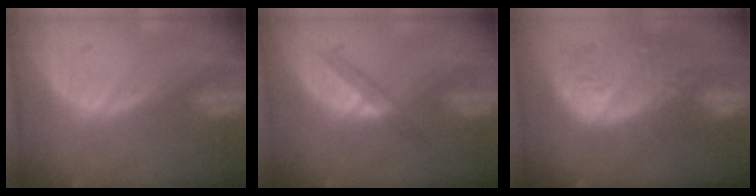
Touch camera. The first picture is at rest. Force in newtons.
{"total": 2.9, "press": 2.8, "slide": 1.0}
{"total": 12.0, "press": 10.7, "slide": 5.4}